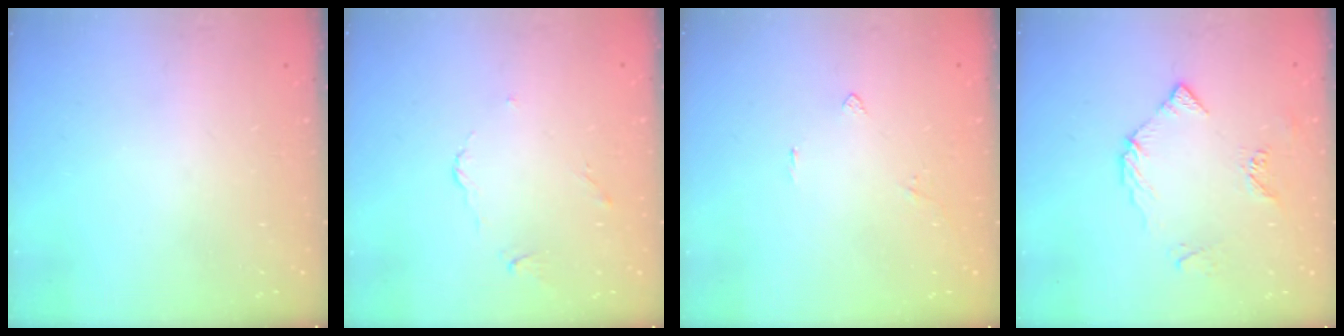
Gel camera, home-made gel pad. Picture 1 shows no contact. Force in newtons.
{"total": 2.9, "press": 2.8, "slide": 0.6}
{"total": 2.5, "press": 2.5, "slide": 0.4}
{"total": 6.9, "press": 6.8, "slide": 0.7}